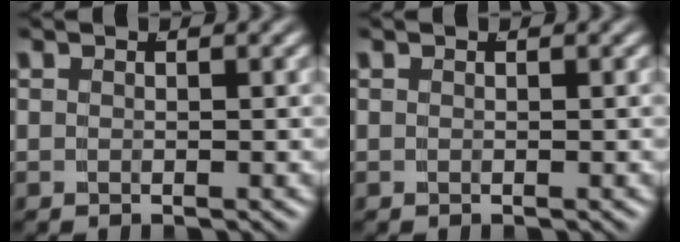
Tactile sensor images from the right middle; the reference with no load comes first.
{"total": 0.0}